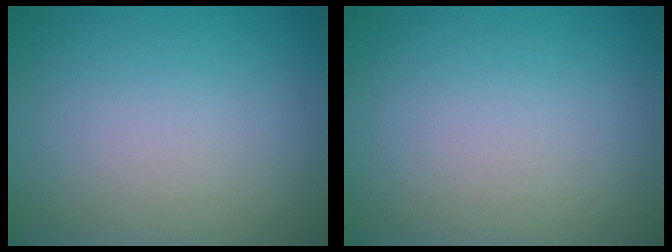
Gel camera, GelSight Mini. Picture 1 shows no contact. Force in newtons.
{"total": 0.0}